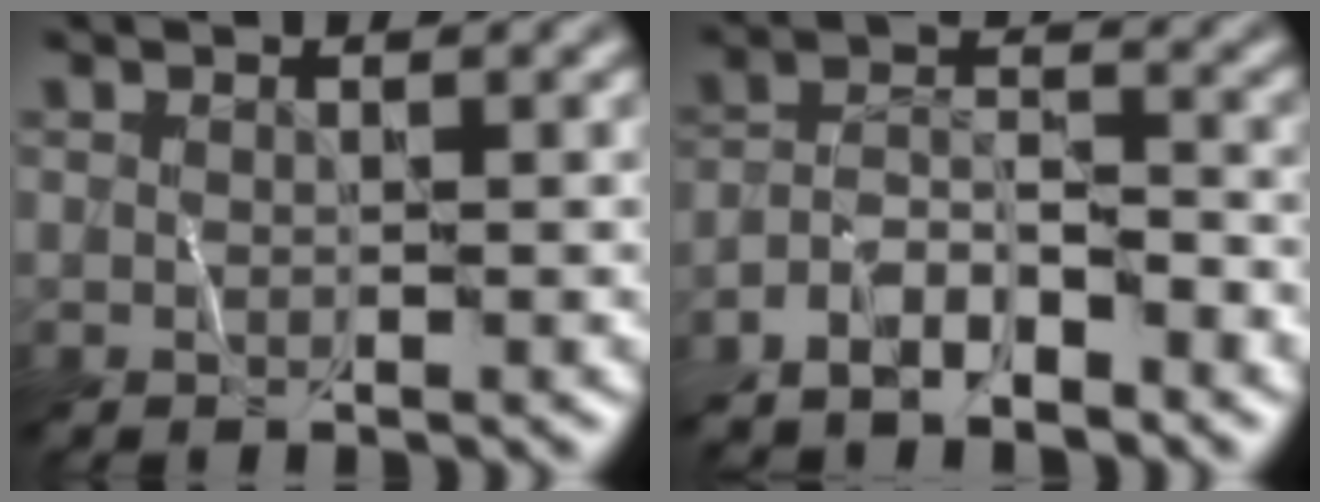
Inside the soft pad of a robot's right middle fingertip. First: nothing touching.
{"total": 4.9, "force": [-3.9, 1.2, 2.7], "torque": [-0.047, 0.006, -0.079]}